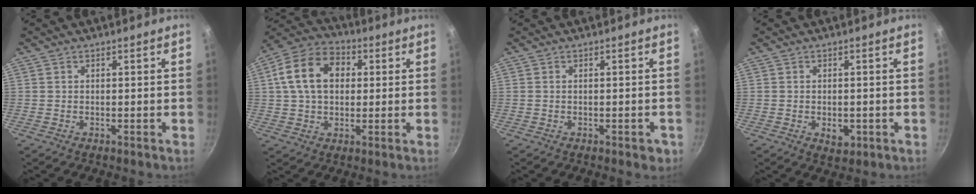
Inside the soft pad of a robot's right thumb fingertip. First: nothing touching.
{"total": 13.7, "force": [2.6, 9.8, 9.3], "torque": [-0.142, 0.020, 0.028]}
{"total": 2.6, "force": [-1.1, 1.1, 2.1], "torque": [-0.021, 0.006, -0.012]}
{"total": 3.7, "force": [-0.9, 2.3, 2.7], "torque": [-0.033, 0.001, -0.008]}